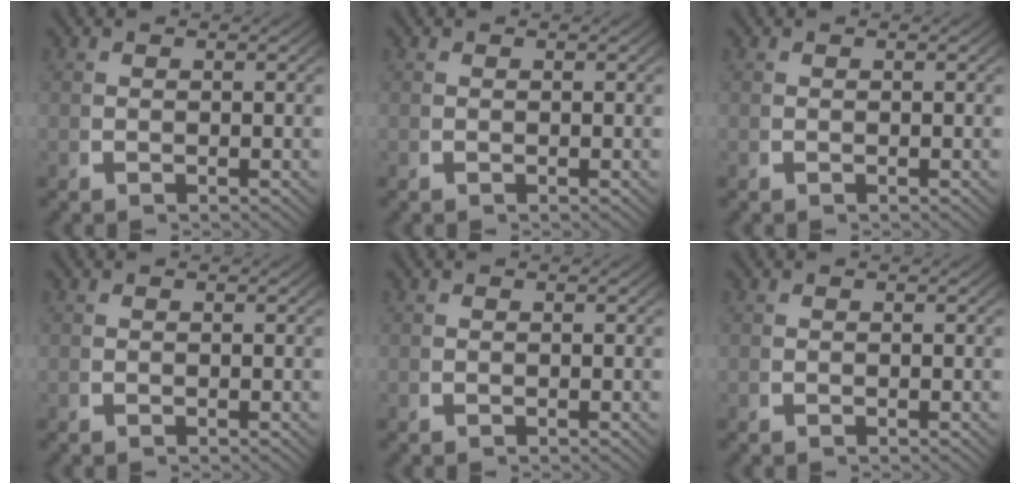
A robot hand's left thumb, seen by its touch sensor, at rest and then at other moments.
{"total": 0.0}
{"total": 0.0}
{"total": 0.0}
{"total": 0.0}
{"total": 0.0}